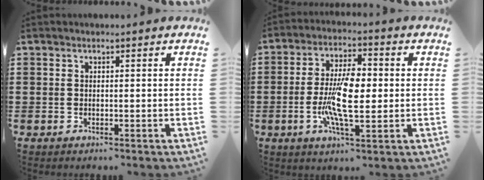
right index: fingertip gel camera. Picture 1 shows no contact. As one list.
[{"total": 9.8, "force": [-0.7, 3.7, 9.0], "torque": [-0.186, 0.000, -0.017]}]